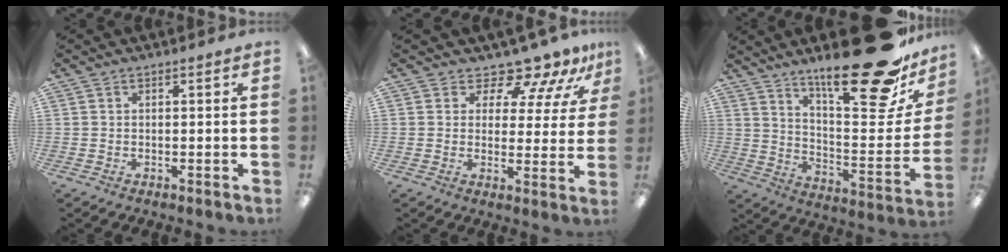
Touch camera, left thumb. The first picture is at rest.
{"total": 10.3, "force": [9.1, 3.5, 3.1], "torque": [-0.056, -0.075, 0.167]}
{"total": 26.5, "force": [19.2, 6.7, 17.0], "torque": [-0.238, -0.135, 0.306]}